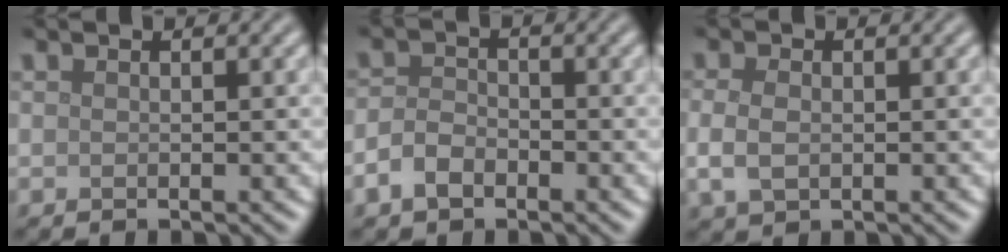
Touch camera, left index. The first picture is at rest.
{"total": 2.6, "force": [-1.5, 1.6, 1.4], "torque": [-0.027, 0.002, -0.035]}
{"total": 2.6, "force": [-0.3, 1.8, 1.8], "torque": [-0.044, -0.003, -0.006]}